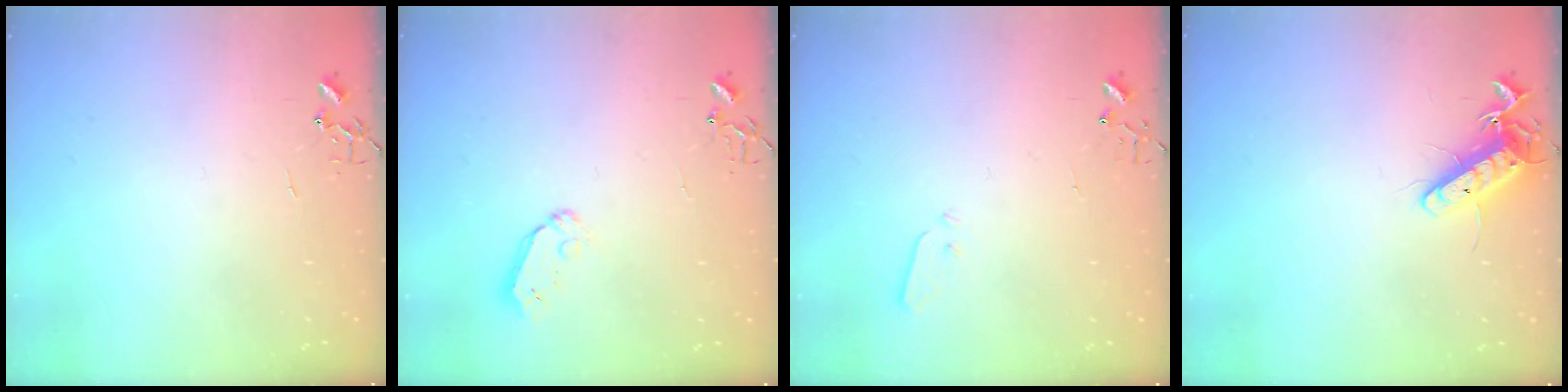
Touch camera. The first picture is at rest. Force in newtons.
{"total": 5.6, "press": 5.5, "slide": 1.1}
{"total": 3.0, "press": 2.9, "slide": 0.7}
{"total": 11.7, "press": 11.7, "slide": 1.1}